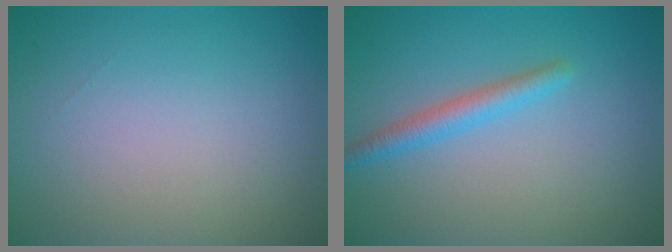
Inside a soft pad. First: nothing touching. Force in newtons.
{"total": 2.2, "press": 2.2, "slide": 0.1}